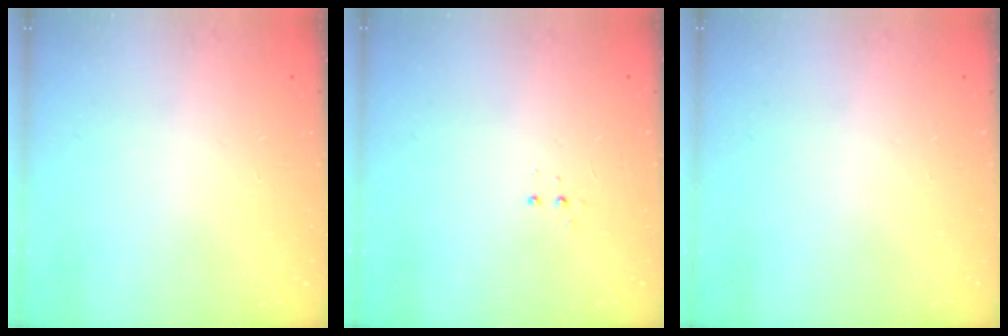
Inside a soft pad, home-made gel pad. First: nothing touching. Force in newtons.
{"total": 3.3, "press": 3.2, "slide": 0.7}
{"total": 0.0}